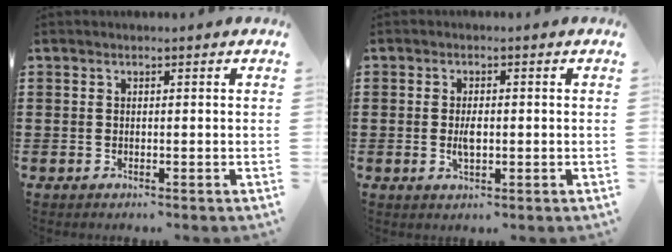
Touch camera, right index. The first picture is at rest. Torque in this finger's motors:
{"motor_torque": [2.14, 0.00, 0.26, 0.10]}